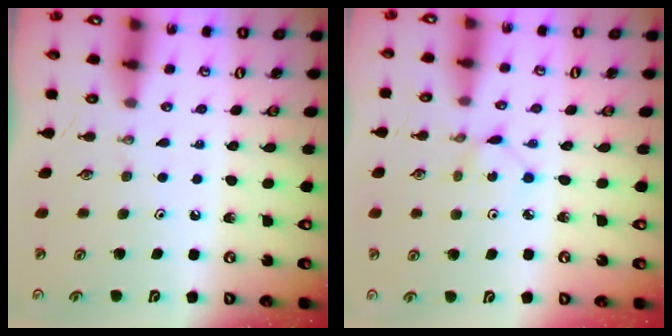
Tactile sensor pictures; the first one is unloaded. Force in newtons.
{"total": 1.0, "press": 1.0, "slide": 0.1}